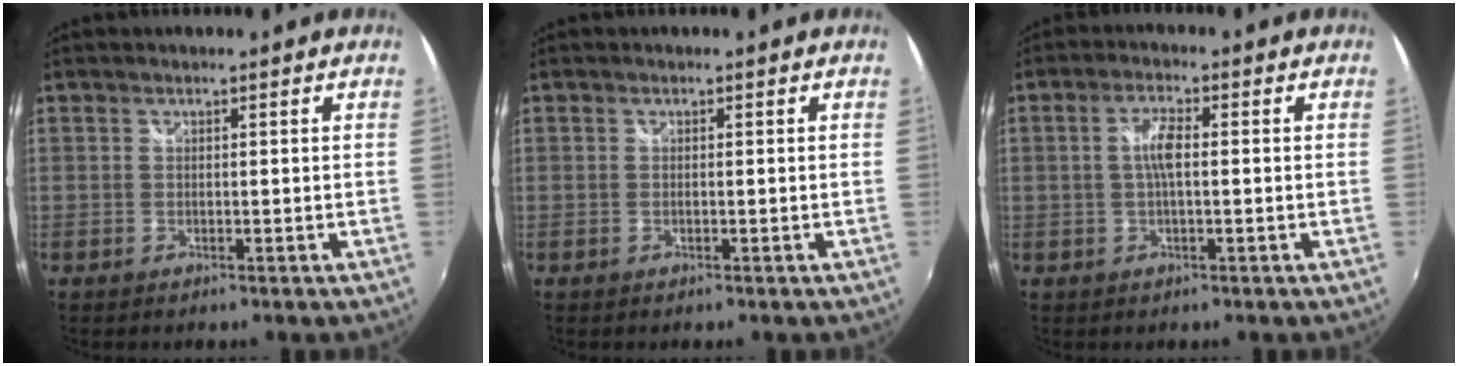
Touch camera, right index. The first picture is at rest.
{"total": 0.0}
{"total": 3.9, "force": [0.0, 1.0, 3.8], "torque": [-0.073, 0.006, 0.003]}